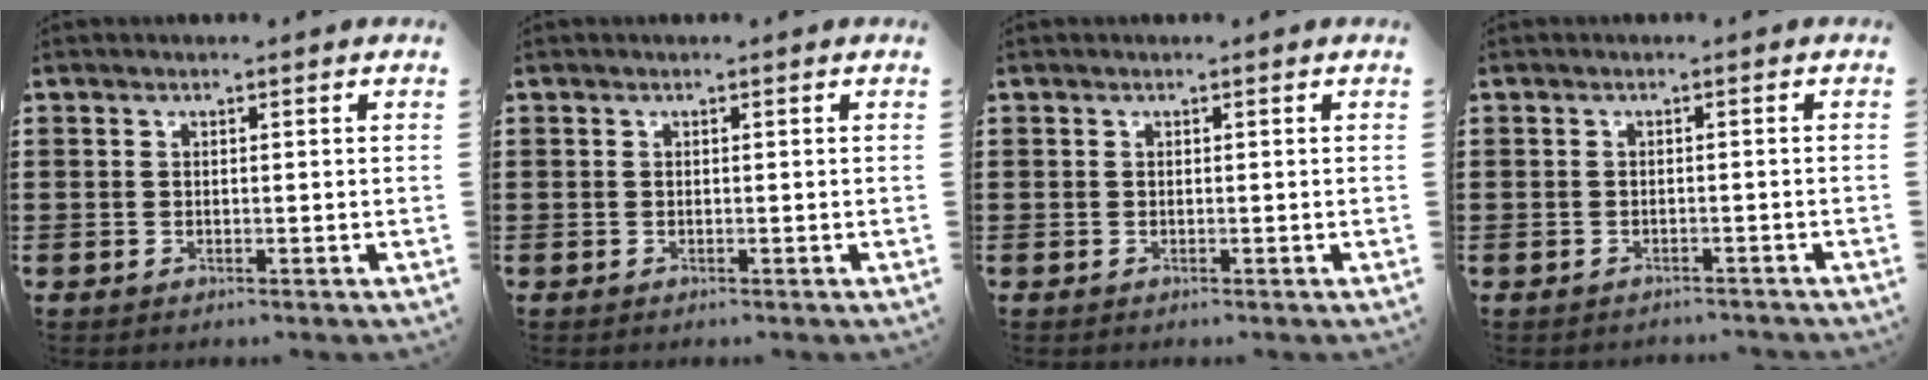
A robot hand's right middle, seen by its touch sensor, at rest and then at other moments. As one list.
[{"total": 0.0}, {"total": 0.0}, {"total": 0.9, "force": [-0.9, 0.1, 0.0], "torque": [-0.005, 0.000, -0.019]}]